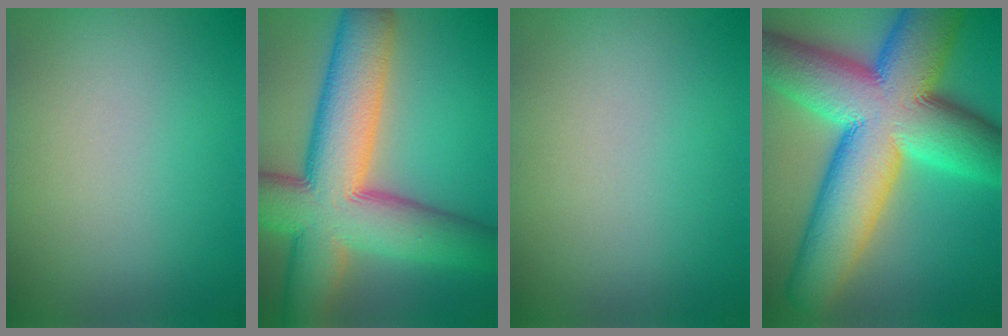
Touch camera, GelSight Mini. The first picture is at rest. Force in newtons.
{"total": 13.5, "press": 13.5, "slide": 0.6}
{"total": 0.0}
{"total": 17.4, "press": 17.4, "slide": 0.5}